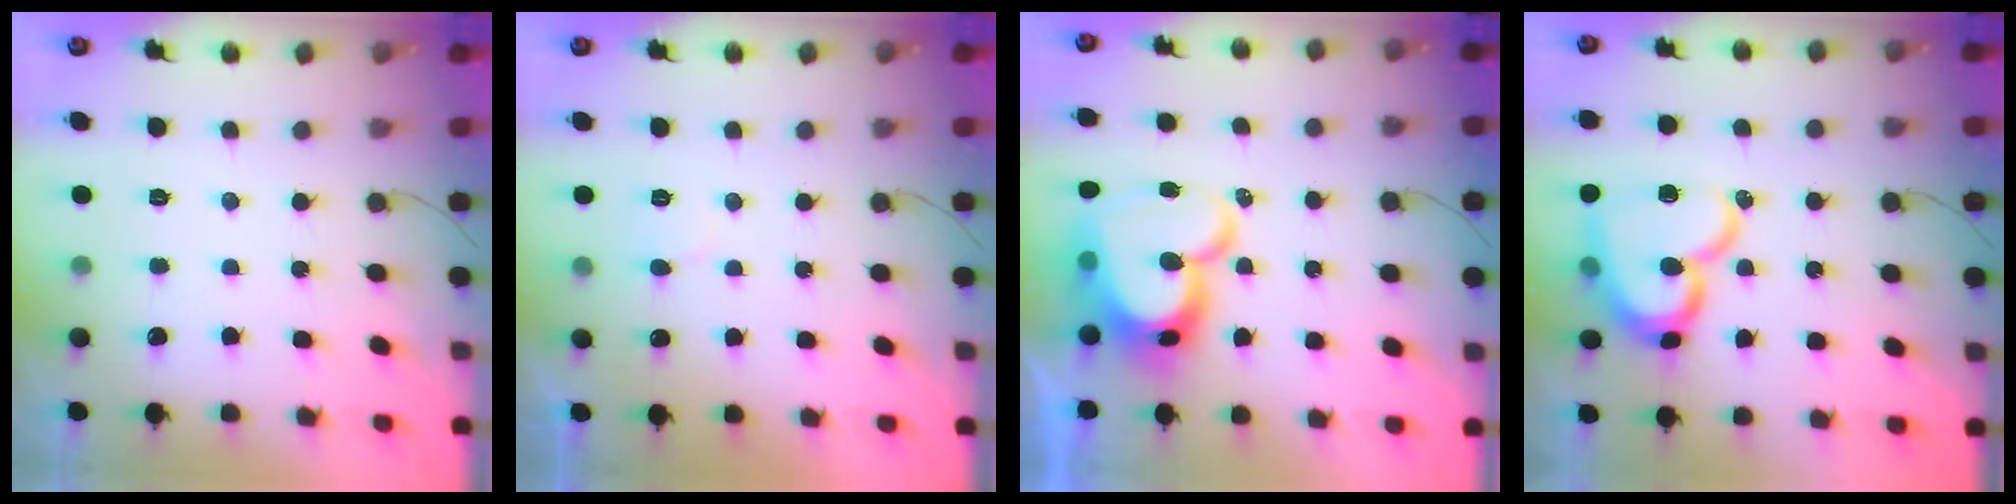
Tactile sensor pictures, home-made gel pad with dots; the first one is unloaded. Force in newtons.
{"total": 5.2, "press": 5.2, "slide": 0.3}
{"total": 19.5, "press": 19.4, "slide": 1.8}
{"total": 17.1, "press": 17.0, "slide": 1.7}